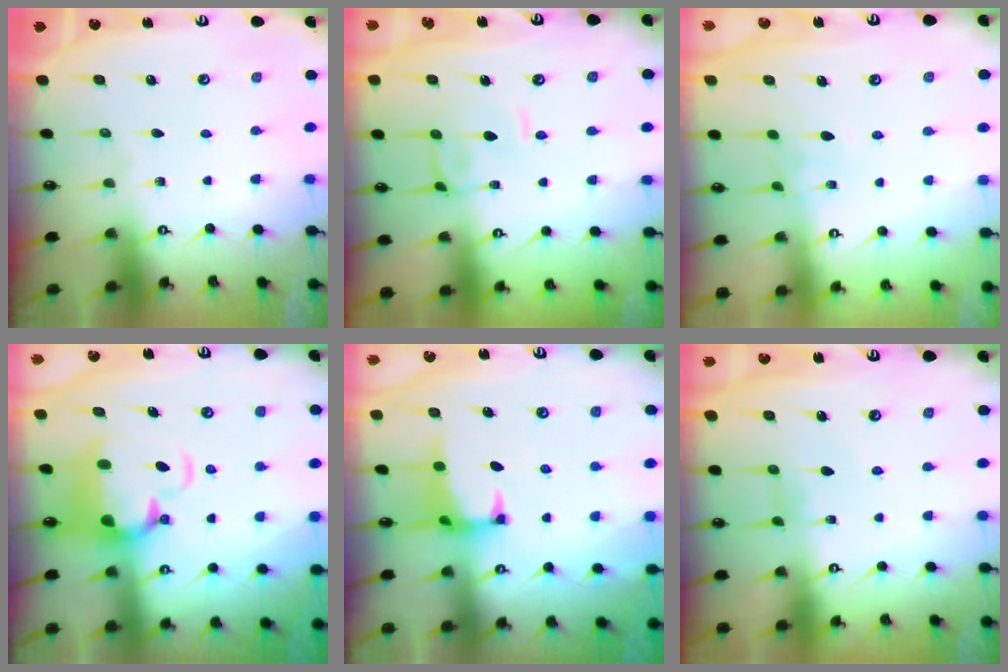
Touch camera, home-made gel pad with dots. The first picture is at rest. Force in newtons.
{"total": 1.0, "press": 0.9, "slide": 0.5}
{"total": 1.9, "press": 1.7, "slide": 0.7}
{"total": 4.3, "press": 3.6, "slide": 2.2}
{"total": 1.6, "press": 1.5, "slide": 0.6}
{"total": 1.1, "press": 0.9, "slide": 0.5}